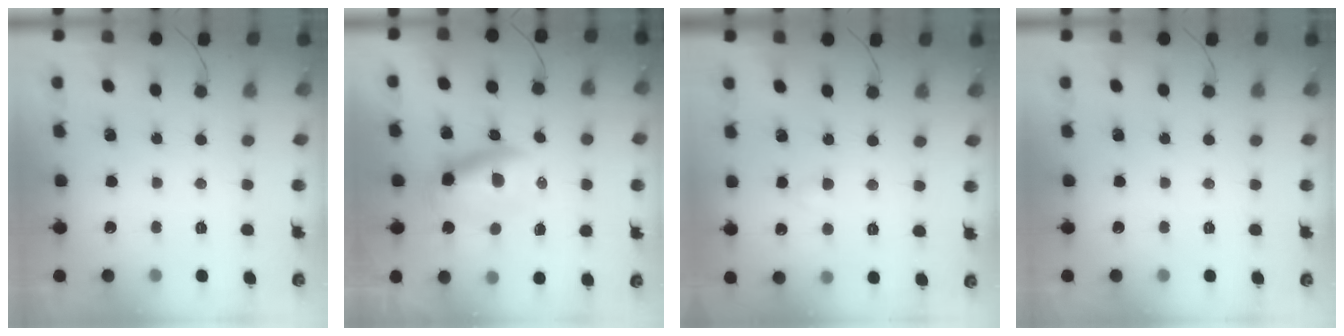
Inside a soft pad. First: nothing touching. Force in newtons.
{"total": 7.1, "press": 6.8, "slide": 2.1}
{"total": 2.3, "press": 2.1, "slide": 0.9}
{"total": 0.0}